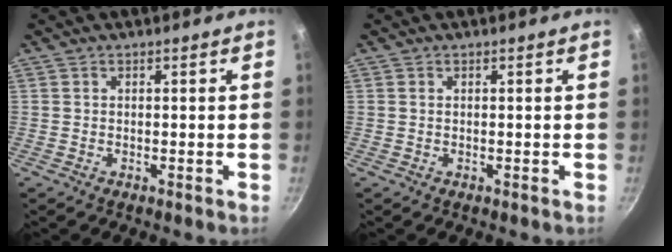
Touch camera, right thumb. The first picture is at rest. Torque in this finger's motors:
{"motor_torque": [-0.56, -0.27, -0.01, 0.21, 0.03]}